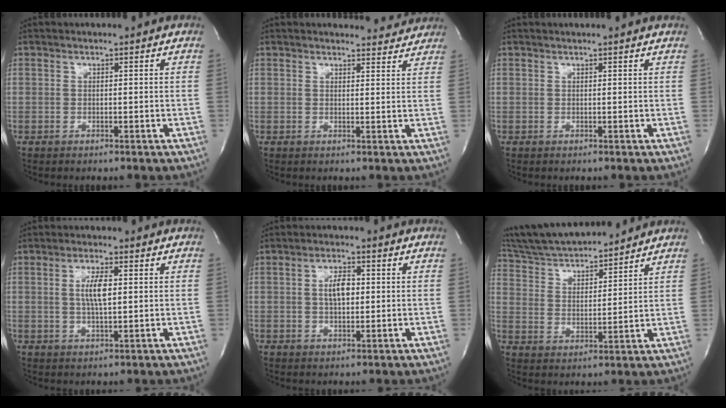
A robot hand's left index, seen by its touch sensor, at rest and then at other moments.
{"total": 4.4, "force": [4.4, 0.7, 0.1], "torque": [-0.001, -0.007, 0.040]}
{"total": 2.4, "force": [2.3, -0.1, 0.8], "torque": [-0.015, 0.015, 0.026]}
{"total": 4.5, "force": [0.6, 0.9, 4.4], "torque": [-0.089, -0.001, 0.011]}
{"total": 4.2, "force": [0.3, 1.8, 3.7], "torque": [-0.073, 0.003, 0.008]}
{"total": 15.9, "force": [14.7, 2.5, 5.7], "torque": [-0.106, 0.024, 0.254]}